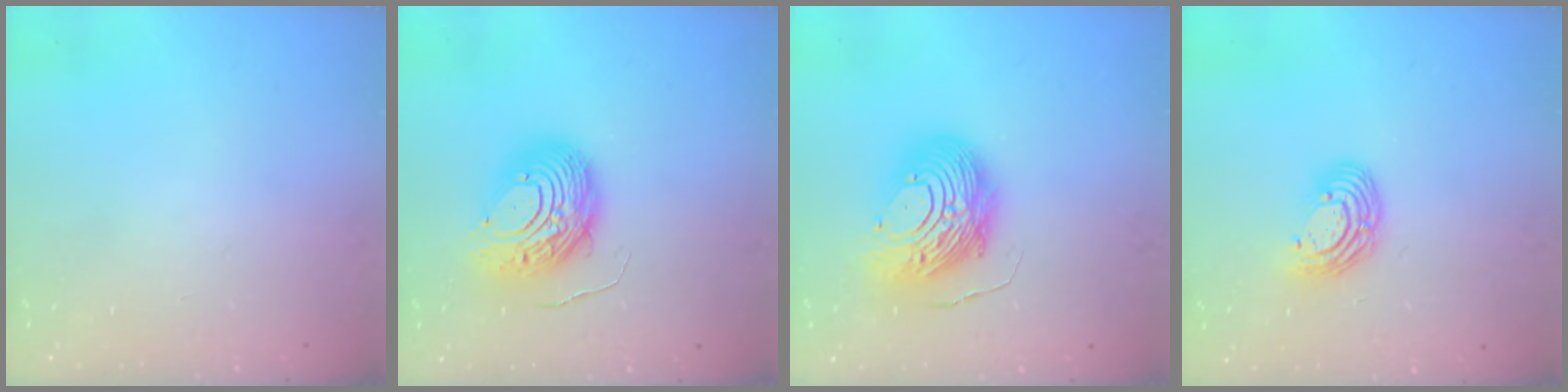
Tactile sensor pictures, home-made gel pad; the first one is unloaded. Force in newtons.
{"total": 11.8, "press": 11.8, "slide": 1.3}
{"total": 13.7, "press": 13.7, "slide": 1.3}
{"total": 9.5, "press": 9.4, "slide": 1.7}